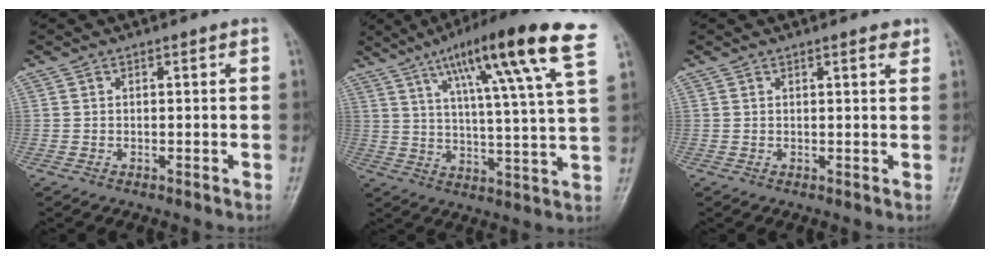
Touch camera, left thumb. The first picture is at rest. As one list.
[{"total": 20.7, "force": [11.5, 1.6, 17.2], "torque": [-0.253, -0.026, 0.167]}, {"total": 1.8, "force": [1.3, 0.4, 1.2], "torque": [-0.015, -0.006, 0.015]}]